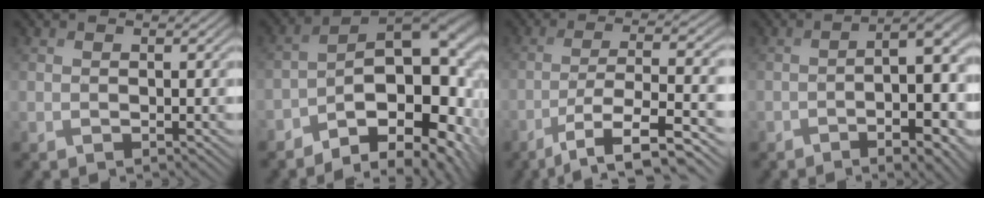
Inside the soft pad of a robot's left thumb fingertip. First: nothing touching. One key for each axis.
{"total": 14.5, "fx": -5.1, "fy": 7.3, "fz": 11.5, "tx": -0.147, "ty": -0.005, "tz": -0.087}
{"total": 9.5, "fx": -4.9, "fy": 2.2, "fz": 7.8, "tx": -0.137, "ty": -0.008, "tz": -0.081}
{"total": 10.7, "fx": -3.3, "fy": 3.6, "fz": 9.5, "tx": -0.136, "ty": -0.010, "tz": -0.042}